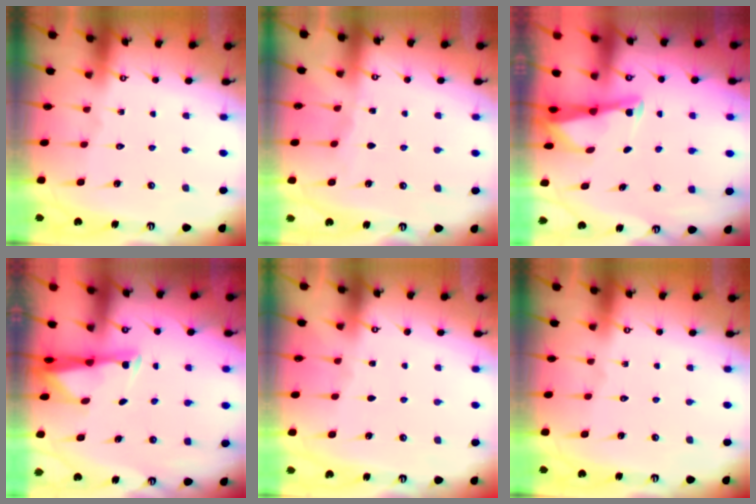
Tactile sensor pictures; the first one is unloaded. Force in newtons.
{"total": 3.2, "press": 3.1, "slide": 0.5}
{"total": 2.8, "press": 2.8, "slide": 0.2}
{"total": 2.6, "press": 2.5, "slide": 0.4}
{"total": 2.4, "press": 2.4, "slide": 0.4}
{"total": 0.0}